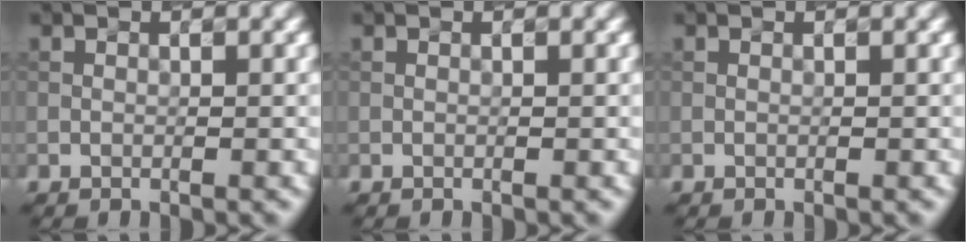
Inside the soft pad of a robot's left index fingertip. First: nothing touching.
{"total": 0.0}
{"total": 0.0}